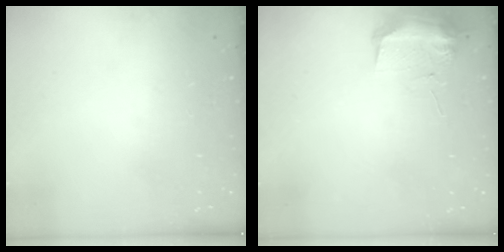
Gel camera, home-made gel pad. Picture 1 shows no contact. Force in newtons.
{"total": 9.6, "press": 9.6, "slide": 0.8}